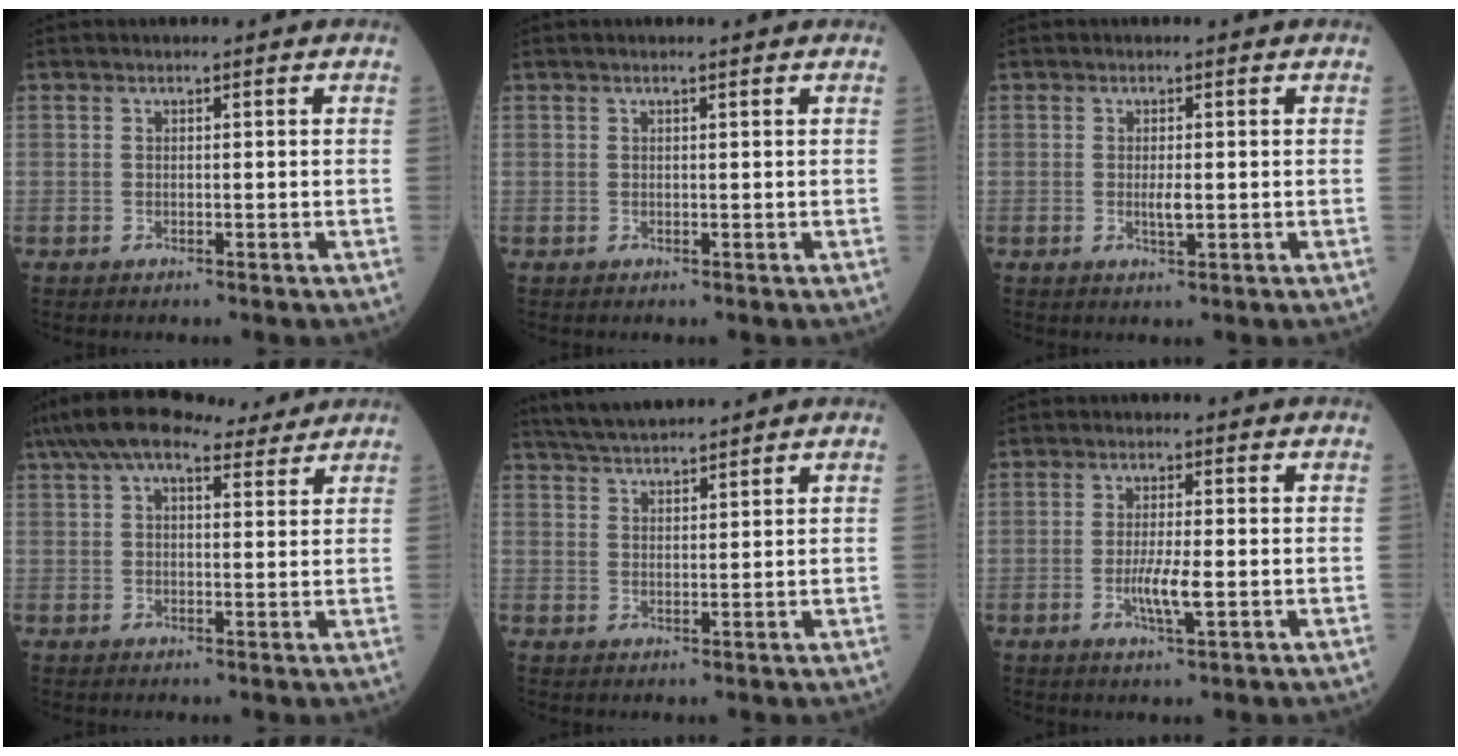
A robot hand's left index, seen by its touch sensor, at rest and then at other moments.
{"total": 1.3, "force": [1.1, 0.0, 0.8], "torque": [-0.014, 0.014, 0.017]}
{"total": 1.7, "force": [-0.1, 0.4, 1.7], "torque": [-0.035, -0.002, 0.001]}
{"total": 11.4, "force": [9.0, 3.5, 6.0], "torque": [-0.110, 0.053, 0.140]}
{"total": 6.9, "force": [6.4, 0.3, 2.5], "torque": [-0.051, 0.029, 0.117]}
{"total": 4.2, "force": [-1.0, 0.5, 4.1], "torque": [-0.082, -0.006, -0.017]}